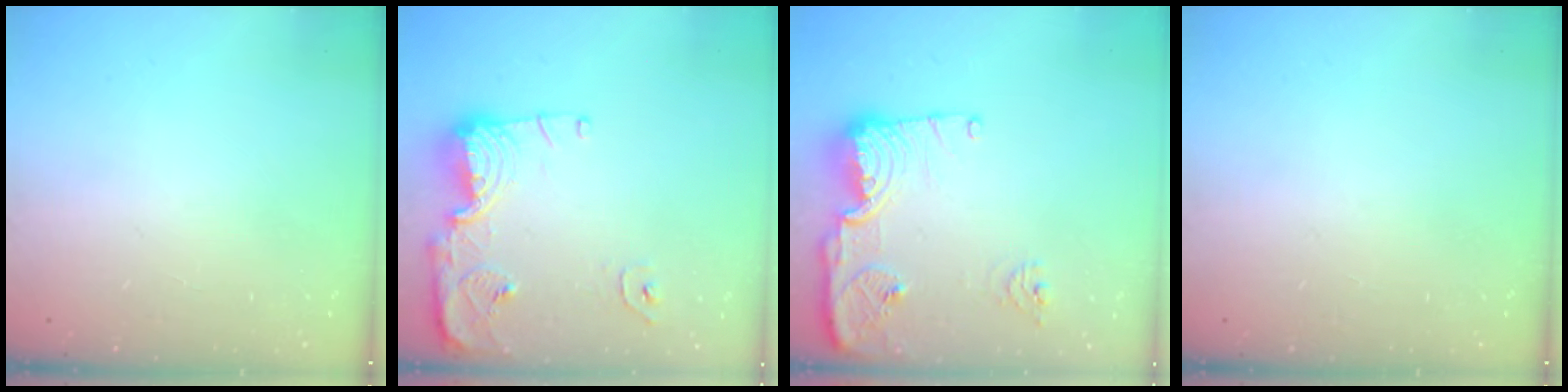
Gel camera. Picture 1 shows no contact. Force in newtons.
{"total": 13.8, "press": 13.8, "slide": 1.3}
{"total": 14.8, "press": 14.7, "slide": 1.5}
{"total": 0.0}